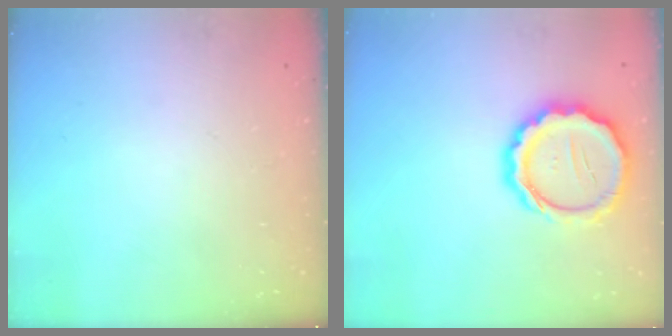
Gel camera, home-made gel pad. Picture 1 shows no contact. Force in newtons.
{"total": 15.6, "press": 15.2, "slide": 3.5}